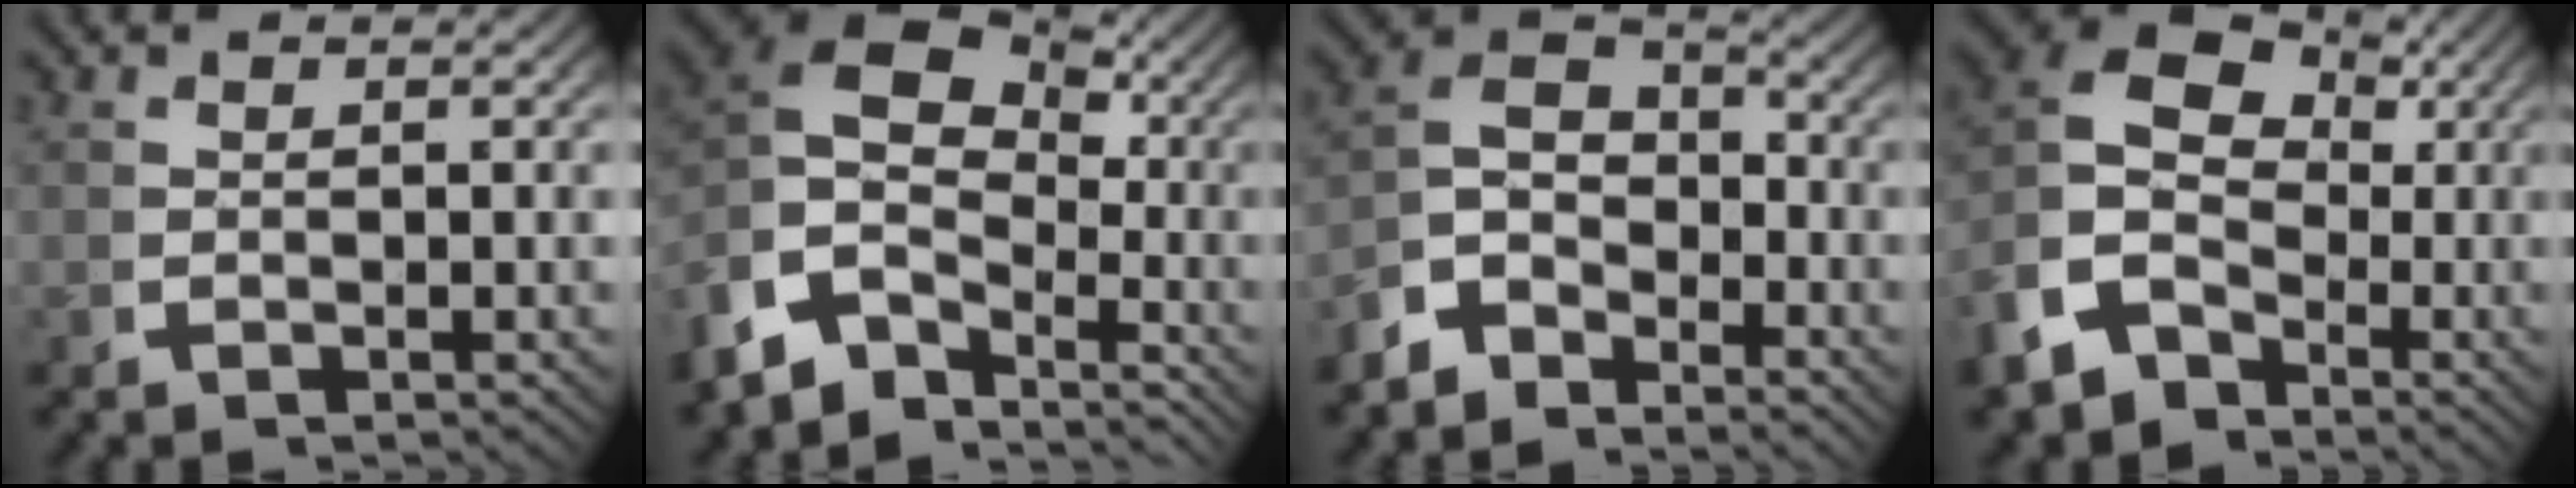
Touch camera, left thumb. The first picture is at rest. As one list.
[{"total": 12.7, "force": [0.0, 9.3, 8.7], "torque": [-0.192, -0.033, 0.004]}, {"total": 7.9, "force": [-1.1, 6.1, 4.9], "torque": [-0.085, -0.010, -0.031]}, {"total": 10.7, "force": [0.3, 8.4, 6.6], "torque": [-0.151, -0.019, 0.002]}]